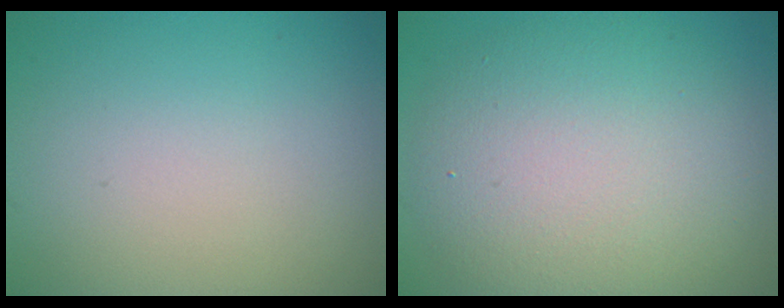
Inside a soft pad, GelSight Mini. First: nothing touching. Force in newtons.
{"total": 8.5, "press": 8.4, "slide": 0.6}